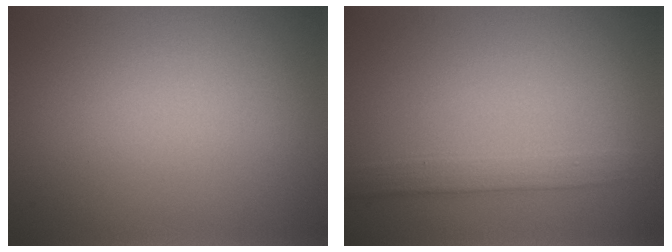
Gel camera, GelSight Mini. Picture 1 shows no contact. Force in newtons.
{"total": 2.5, "press": 2.5, "slide": 0.2}